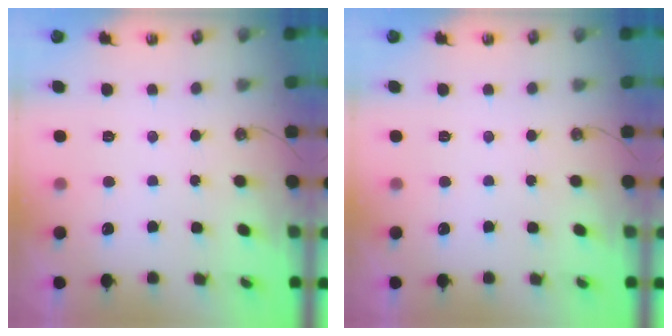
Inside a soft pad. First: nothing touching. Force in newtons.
{"total": 0.0}